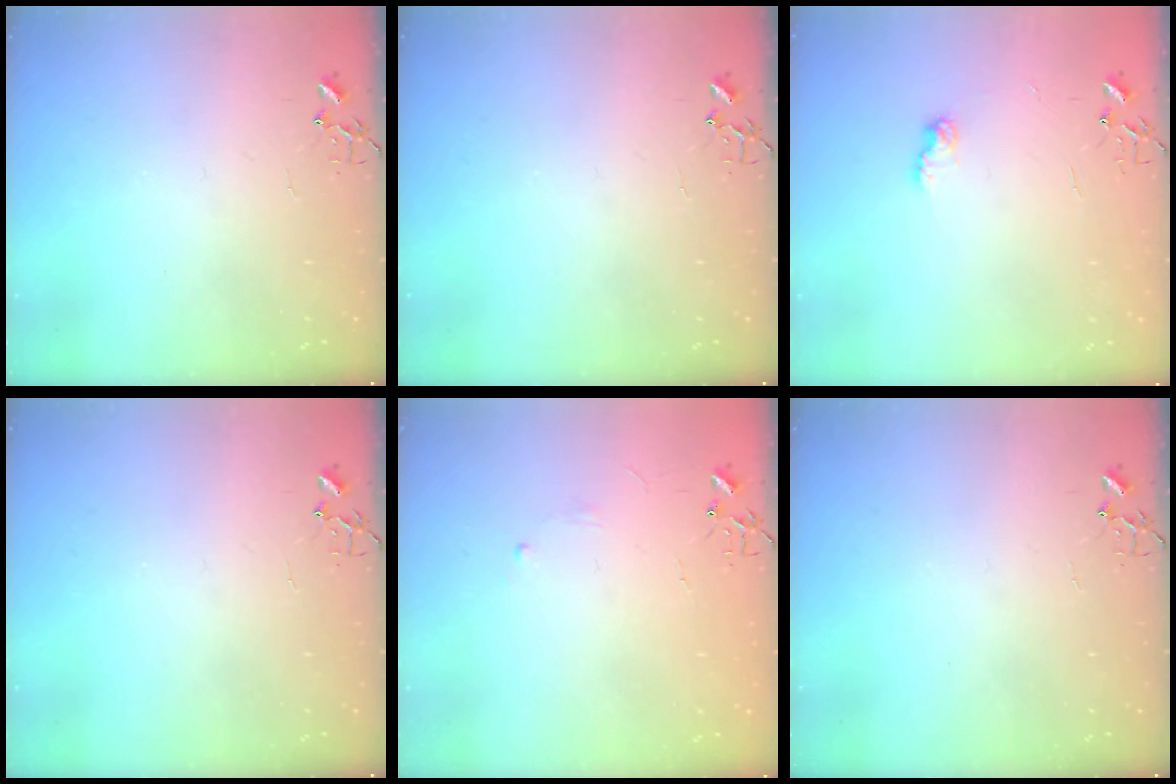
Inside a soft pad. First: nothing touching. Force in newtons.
{"total": 0.0}
{"total": 6.3, "press": 6.3, "slide": 0.1}
{"total": 0.0}
{"total": 2.9, "press": 2.8, "slide": 0.5}
{"total": 0.0}